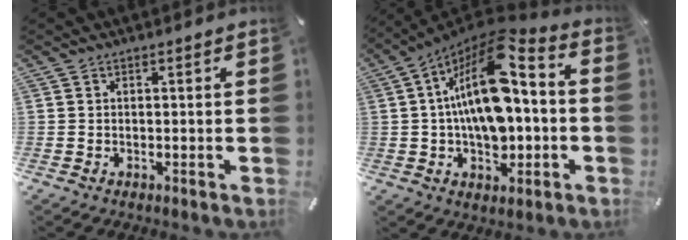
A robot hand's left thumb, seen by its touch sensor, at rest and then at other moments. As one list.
[{"total": 17.8, "force": [1.3, 10.2, 14.5], "torque": [-0.265, -0.015, 0.020]}]